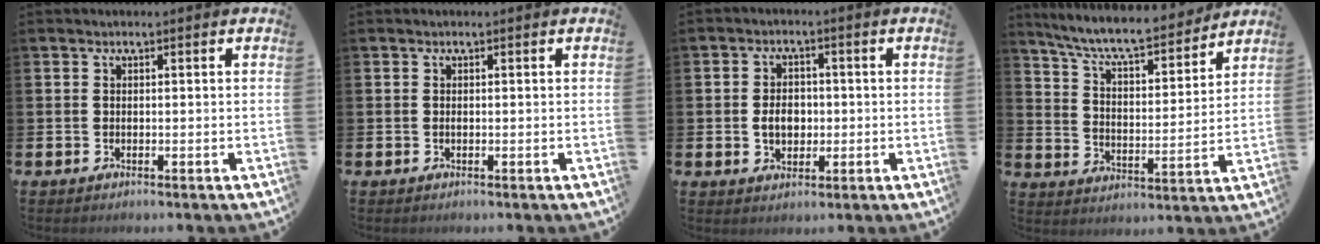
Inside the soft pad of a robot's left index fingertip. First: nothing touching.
{"total": 0.0}
{"total": 3.7, "force": [-0.3, 2.8, 2.4], "torque": [-0.027, -0.001, -0.014]}
{"total": 8.6, "force": [7.9, 1.2, 3.1], "torque": [-0.089, -0.060, 0.135]}